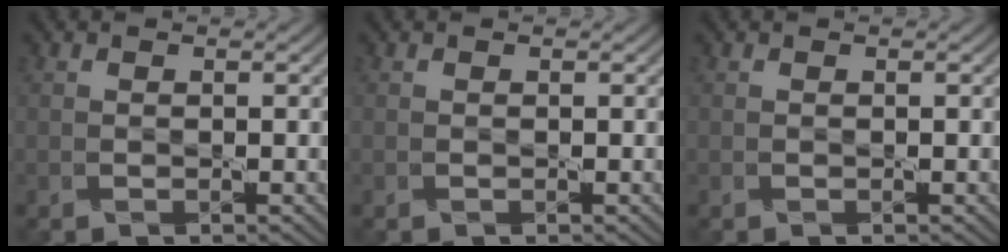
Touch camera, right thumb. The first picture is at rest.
{"total": 0.0}
{"total": 0.0}